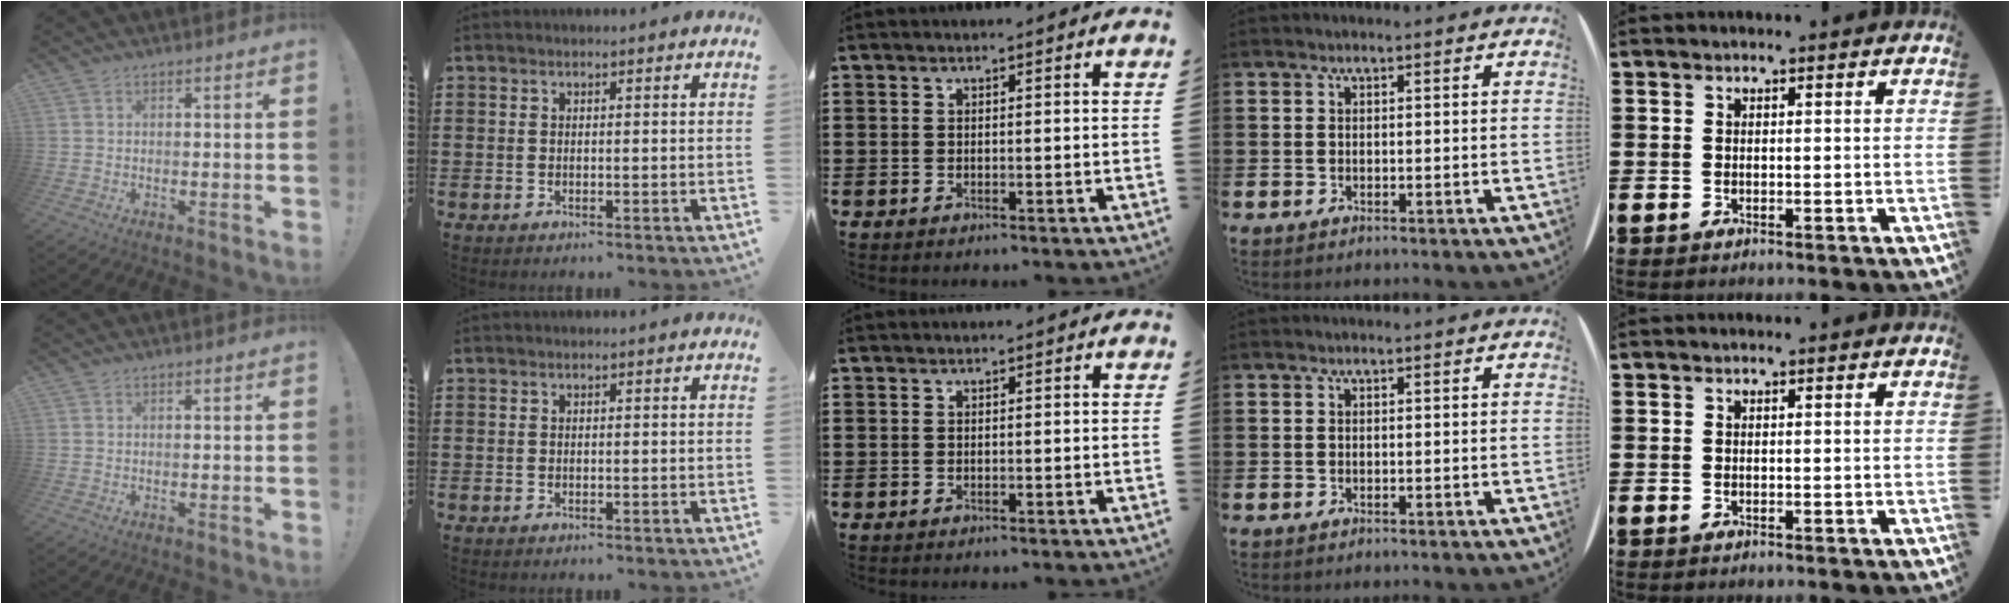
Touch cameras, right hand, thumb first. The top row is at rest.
{}